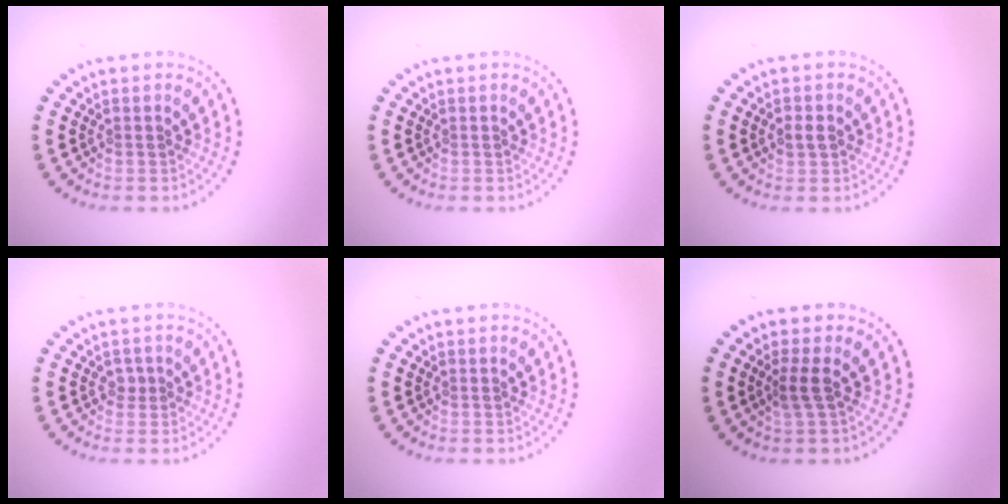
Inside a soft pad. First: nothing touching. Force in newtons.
{"total": 0.0}
{"total": 1.4, "press": 1.4, "slide": 0.1}
{"total": 0.9, "press": 0.8, "slide": 0.5}
{"total": 0.0}
{"total": 1.7, "press": 1.3, "slide": 1.0}